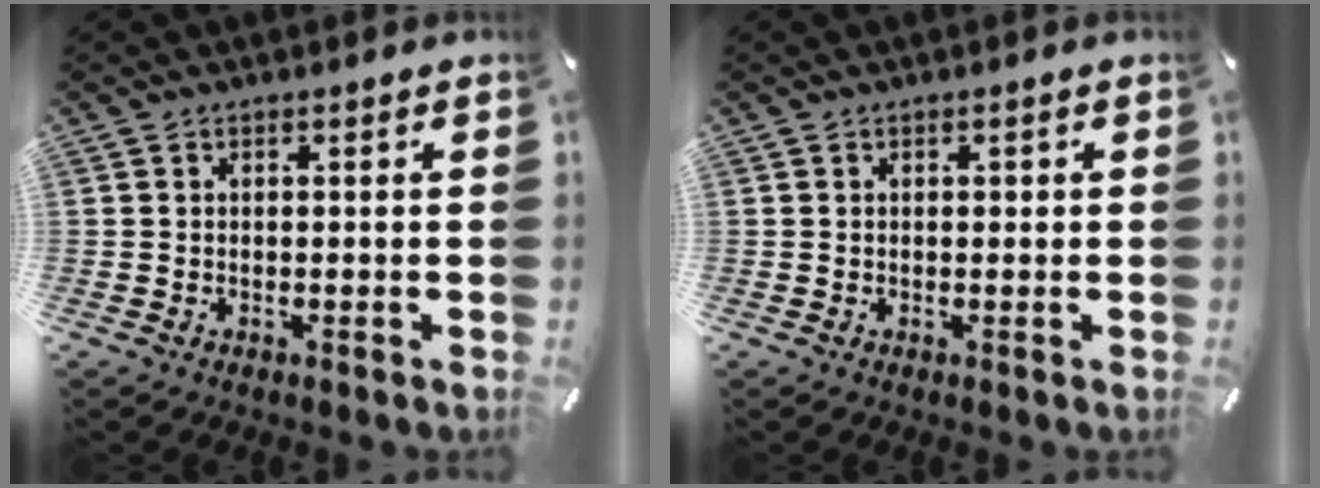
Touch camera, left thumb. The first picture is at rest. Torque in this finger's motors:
{"motor_torque": [0.31, 0.24, 0.22, -0.13, 0.00]}